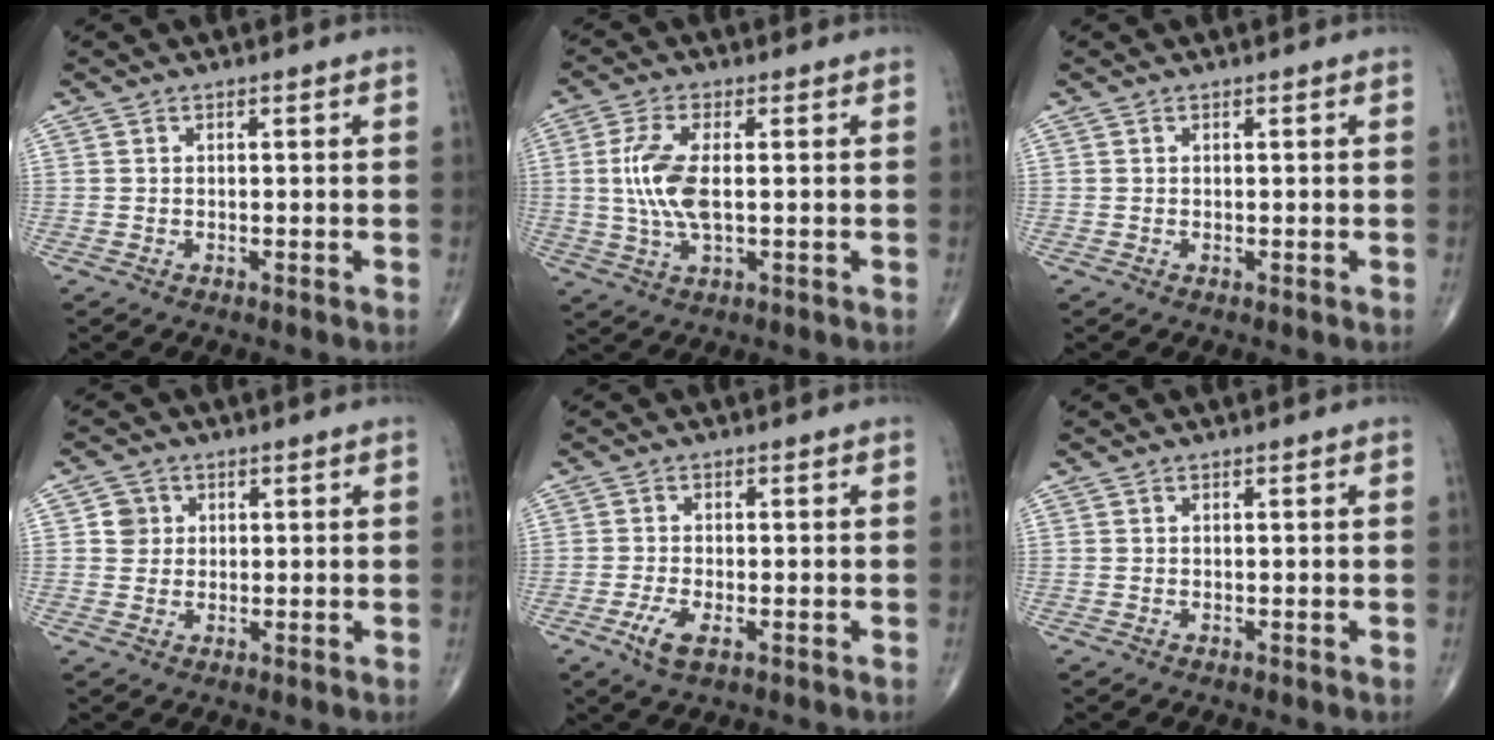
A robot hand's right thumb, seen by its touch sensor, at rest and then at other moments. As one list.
[{"total": 8.6, "force": [0.4, 3.4, 7.9], "torque": [-0.182, -0.003, 0.009]}, {"total": 0.0}, {"total": 3.2, "force": [0.7, 3.1, 0.5], "torque": [0.011, 0.001, 0.007]}, {"total": 4.2, "force": [-1.8, 1.6, 3.4], "torque": [-0.071, -0.004, -0.033]}, {"total": 0.0}]